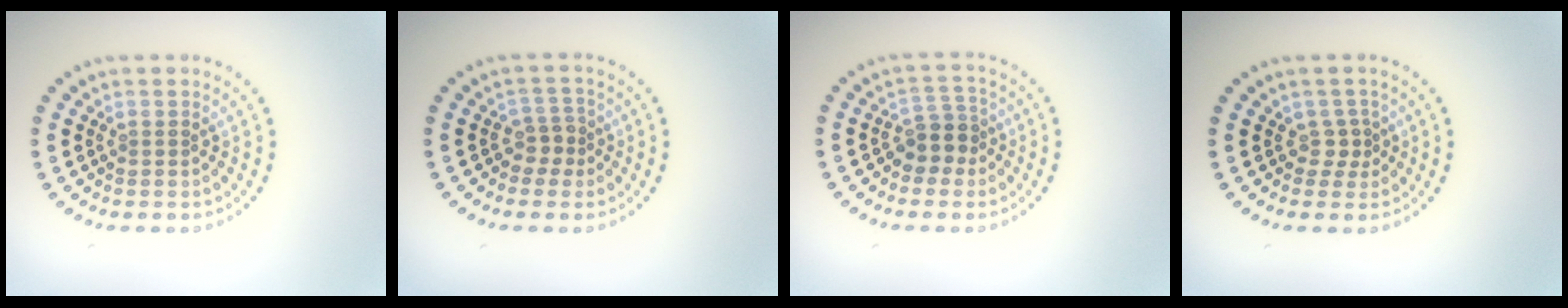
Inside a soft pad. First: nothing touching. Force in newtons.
{"total": 1.9, "press": 1.5, "slide": 1.2}
{"total": 2.7, "press": 2.2, "slide": 1.5}
{"total": 1.4, "press": 0.9, "slide": 1.0}